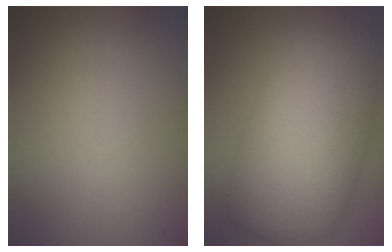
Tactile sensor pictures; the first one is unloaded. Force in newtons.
{"total": 11.6, "press": 11.6, "slide": 0.3}